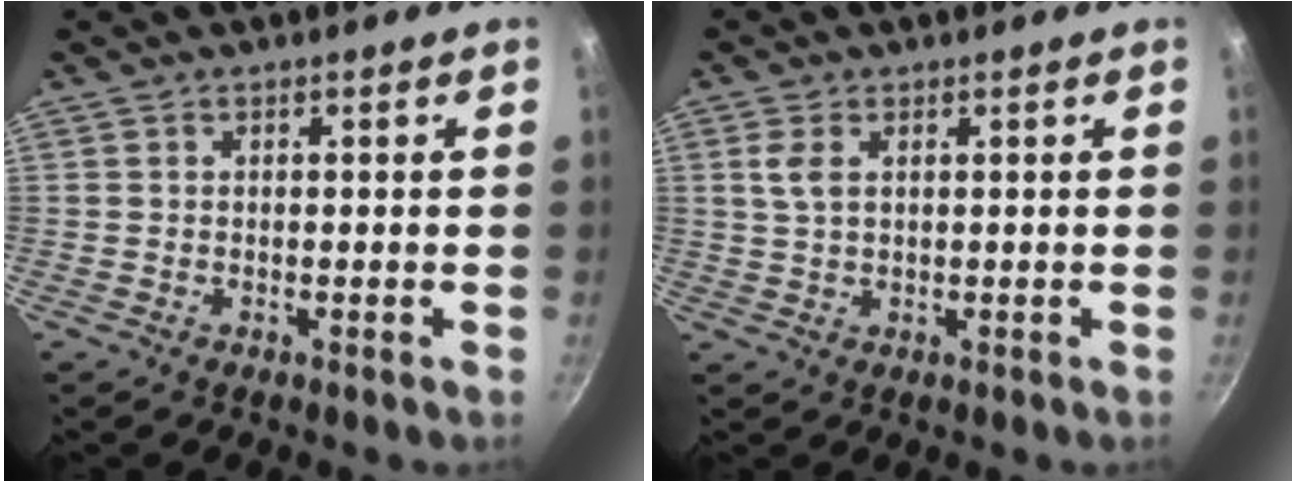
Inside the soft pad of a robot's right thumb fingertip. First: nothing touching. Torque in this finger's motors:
{"motor_torque": [-0.07, 0.07, 0.53, 0.06, 0.01]}